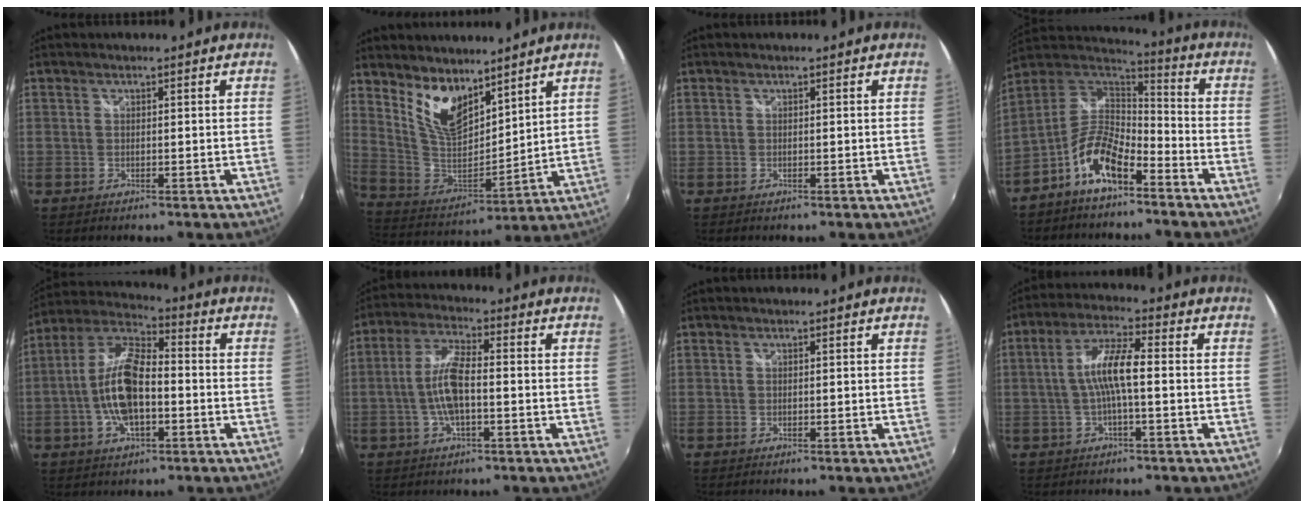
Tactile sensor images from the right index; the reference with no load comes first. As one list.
[{"total": 12.4, "force": [8.4, 5.6, 7.3], "torque": [-0.139, -0.008, 0.172]}, {"total": 0.0}, {"total": 11.7, "force": [-6.8, 4.8, 8.2], "torque": [-0.177, 0.014, -0.130]}, {"total": 13.0, "force": [-2.7, 5.5, 11.4], "torque": [-0.237, 0.008, -0.052]}, {"total": 8.3, "force": [-1.5, 2.6, 7.8], "torque": [-0.159, 0.006, -0.030]}, {"total": 0.0}, {"total": 7.5, "force": [-0.9, 1.2, 7.4], "torque": [-0.152, 0.012, -0.016]}]